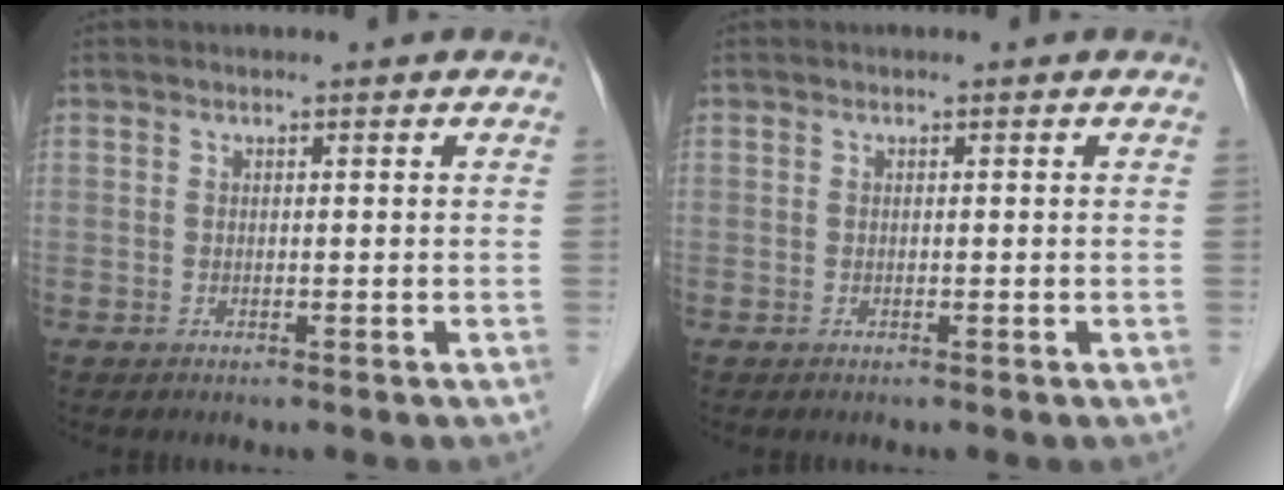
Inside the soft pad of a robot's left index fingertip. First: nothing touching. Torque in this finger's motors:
{"motor_torque": [-0.91, -0.87, 0.01, 0.00]}